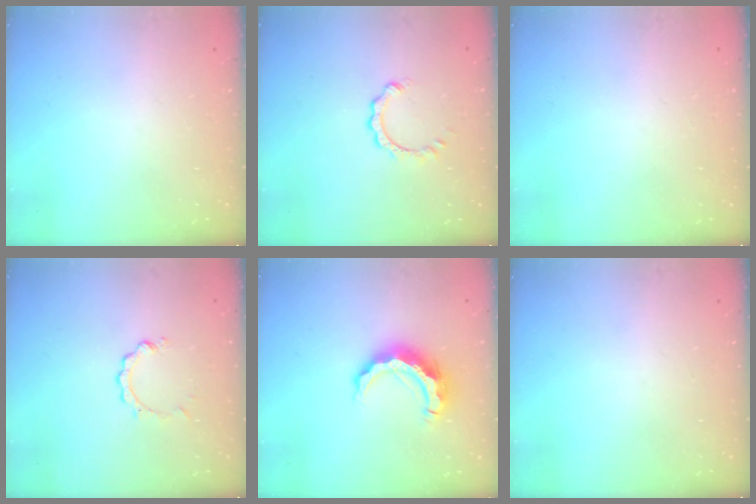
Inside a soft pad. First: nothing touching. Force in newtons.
{"total": 1.9, "press": 1.9, "slide": 0.2}
{"total": 0.0}
{"total": 2.1, "press": 2.1, "slide": 0.2}
{"total": 12.1, "press": 12.1, "slide": 0.9}
{"total": 0.0}